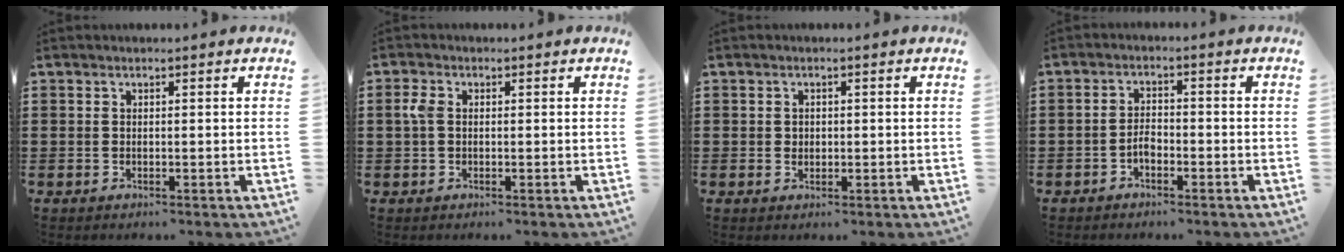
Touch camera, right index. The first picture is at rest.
{"total": 2.5, "force": [0.2, 1.6, 1.9], "torque": [-0.049, 0.006, 0.000]}
{"total": 0.9, "force": [0.1, 0.8, 0.4], "torque": [-0.009, 0.006, 0.001]}
{"total": 2.6, "force": [-1.4, 1.2, 1.8], "torque": [-0.043, 0.002, -0.031]}